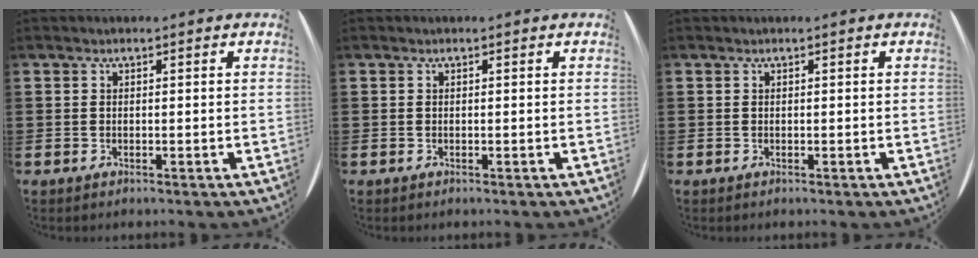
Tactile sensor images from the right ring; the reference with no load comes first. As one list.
[{"total": 0.0}, {"total": 0.0}]